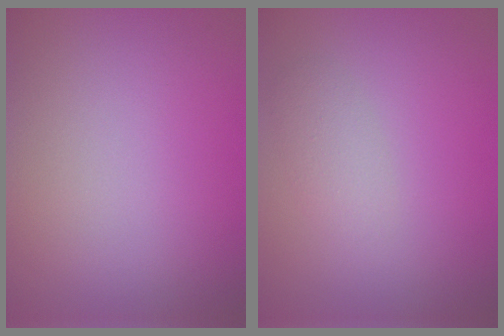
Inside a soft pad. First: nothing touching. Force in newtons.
{"total": 1.7, "press": 1.7, "slide": 0.0}